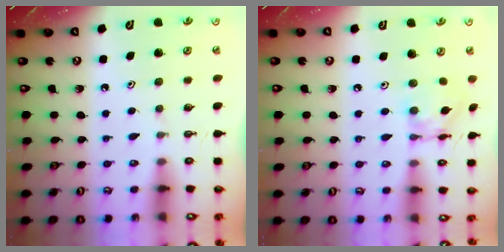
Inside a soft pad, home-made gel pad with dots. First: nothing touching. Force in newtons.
{"total": 9.2, "press": 9.2, "slide": 0.7}